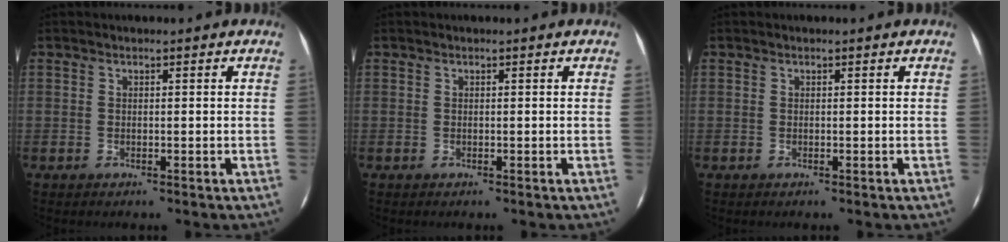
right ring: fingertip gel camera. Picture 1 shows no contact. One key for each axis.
{"total": 0.0}
{"total": 0.0}